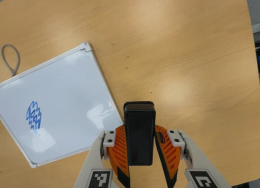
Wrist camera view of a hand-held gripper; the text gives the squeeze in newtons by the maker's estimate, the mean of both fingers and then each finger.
{"total": 6.0, "left": 5.2, "right": 6.9}